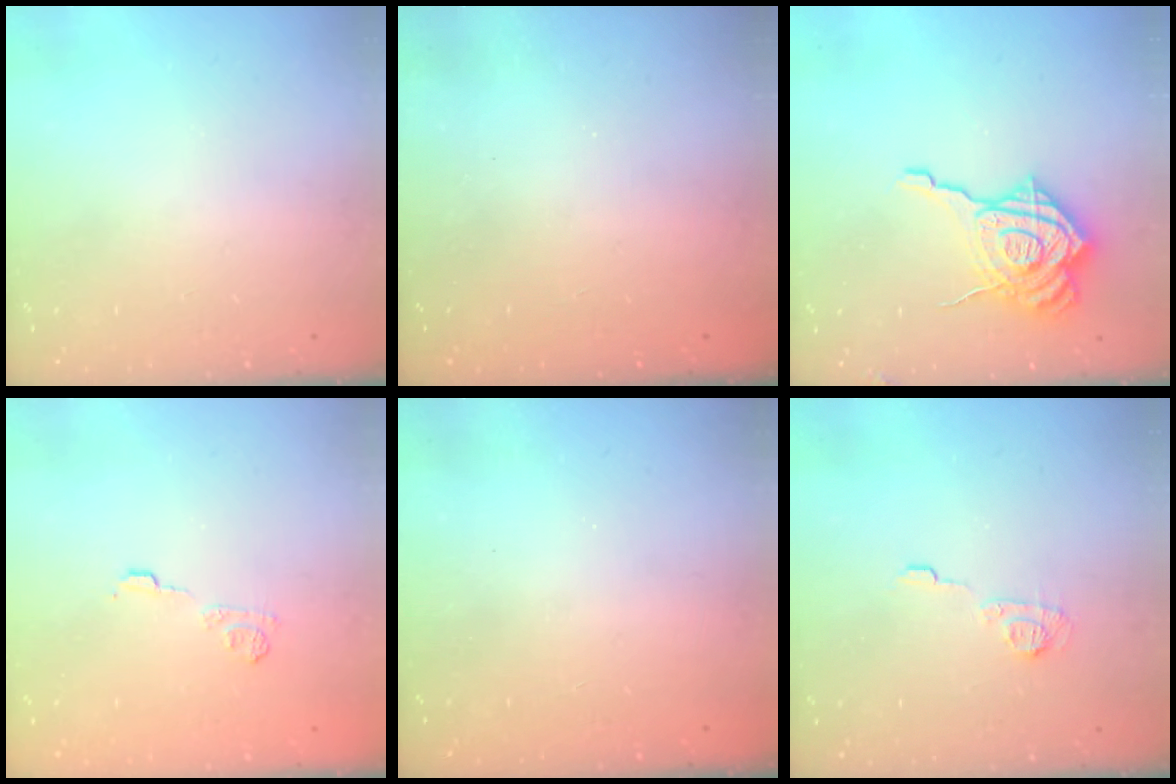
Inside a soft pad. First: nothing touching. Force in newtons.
{"total": 2.5, "press": 2.4, "slide": 0.8}
{"total": 21.6, "press": 21.5, "slide": 2.4}
{"total": 6.7, "press": 6.6, "slide": 1.1}
{"total": 2.4, "press": 2.3, "slide": 0.8}
{"total": 7.1, "press": 7.1, "slide": 0.7}